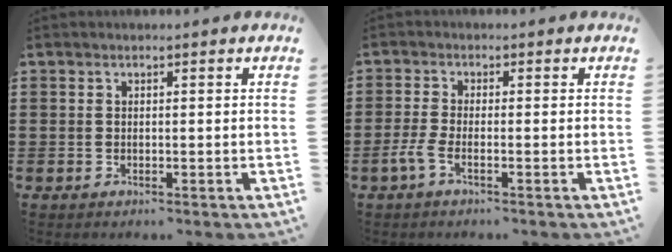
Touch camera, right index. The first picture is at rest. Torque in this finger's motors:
{"motor_torque": [0.46, -0.31, 0.06, 0.05]}